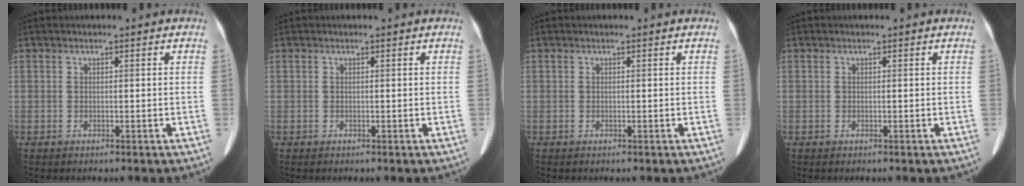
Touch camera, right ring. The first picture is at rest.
{"total": 0.0}
{"total": 0.0}
{"total": 0.0}